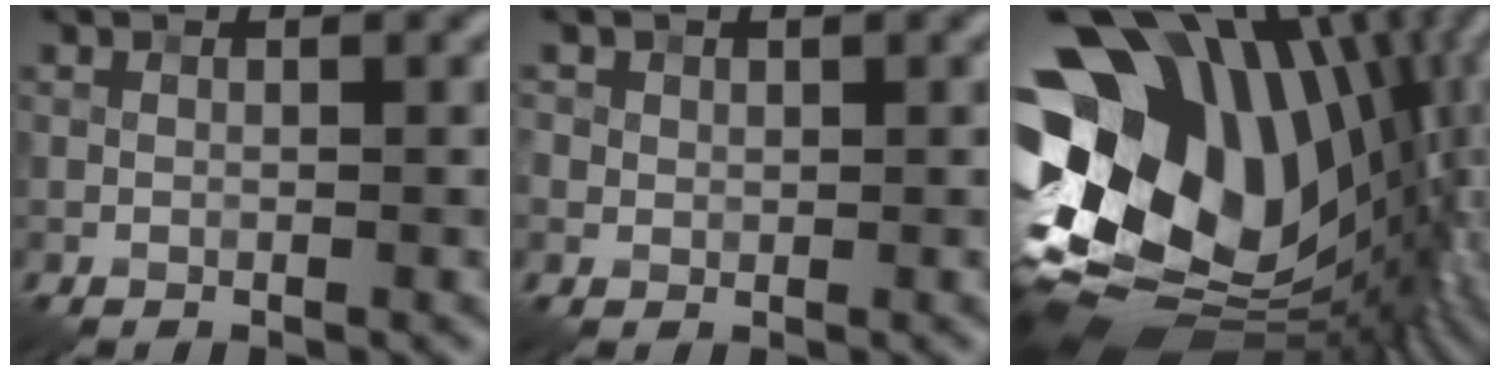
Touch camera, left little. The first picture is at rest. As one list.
[{"total": 1.1, "force": [0.4, 1.1, 0.2], "torque": [0.003, -0.003, 0.007]}, {"total": 18.5, "force": [2.4, 13.7, 12.2], "torque": [-0.217, -0.036, 0.084]}]